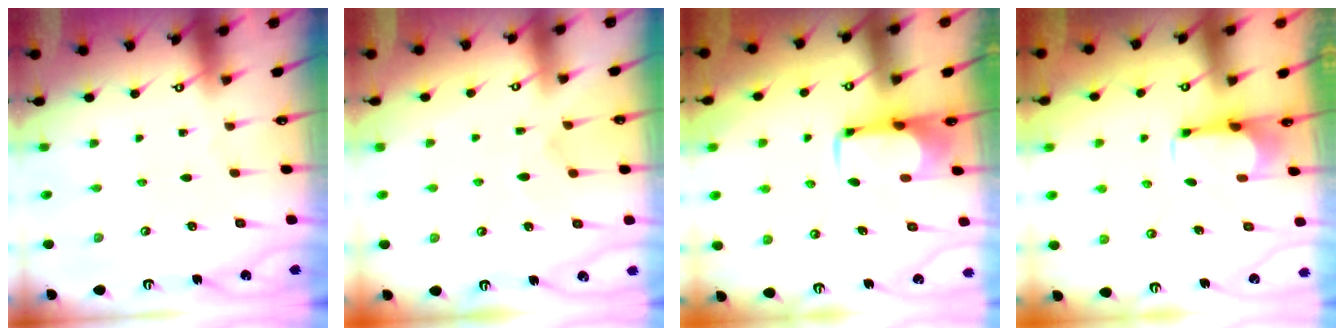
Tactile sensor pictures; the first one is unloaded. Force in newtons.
{"total": 2.5, "press": 2.1, "slide": 1.4}
{"total": 1.8, "press": 1.7, "slide": 0.4}
{"total": 2.8, "press": 2.6, "slide": 1.0}